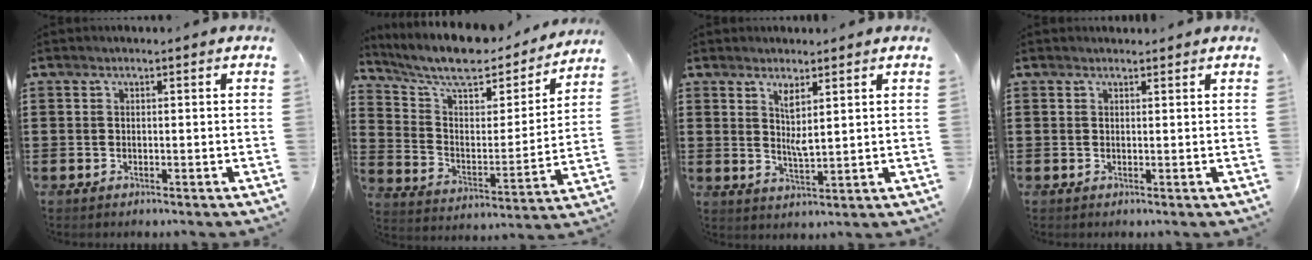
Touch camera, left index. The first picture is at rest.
{"total": 9.4, "force": [8.0, 2.5, 4.3], "torque": [-0.111, -0.047, 0.136]}
{"total": 3.5, "force": [2.0, 0.8, 2.8], "torque": [-0.061, -0.001, 0.034]}
{"total": 0.7, "force": [0.7, 0.2, 0.0], "torque": [-0.001, 0.001, 0.015]}